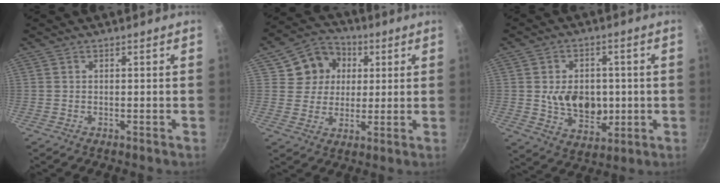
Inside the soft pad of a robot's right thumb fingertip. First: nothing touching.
{"total": 10.3, "force": [3.3, 9.0, 3.8], "torque": [-0.034, 0.009, 0.050]}
{"total": 11.1, "force": [0.0, 8.4, 7.3], "torque": [-0.084, -0.008, 0.010]}